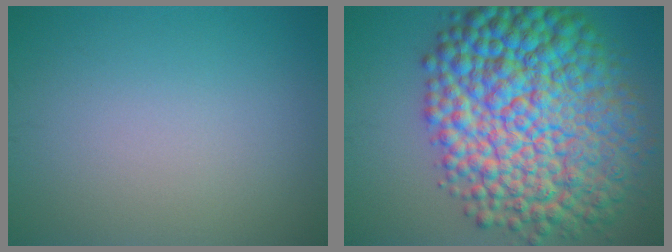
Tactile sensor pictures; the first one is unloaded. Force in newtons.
{"total": 16.3, "press": 16.3, "slide": 0.0}